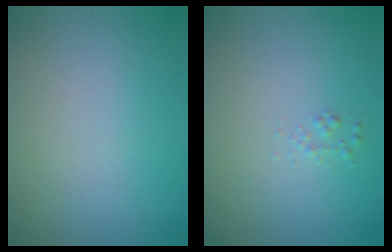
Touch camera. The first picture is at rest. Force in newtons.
{"total": 0.7, "press": 0.7, "slide": 0.0}